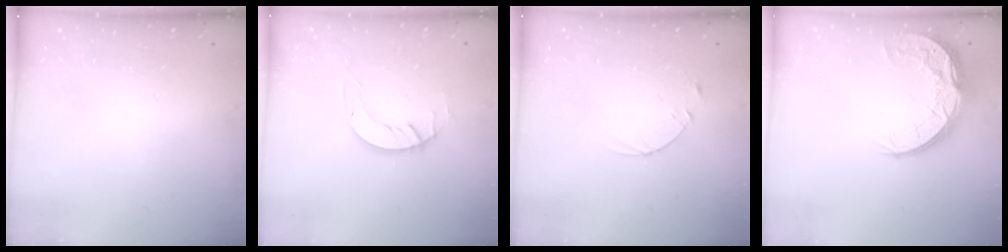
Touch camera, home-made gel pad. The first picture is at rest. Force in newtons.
{"total": 4.1, "press": 4.1, "slide": 0.1}
{"total": 2.4, "press": 2.3, "slide": 0.2}
{"total": 12.0, "press": 11.9, "slide": 0.8}